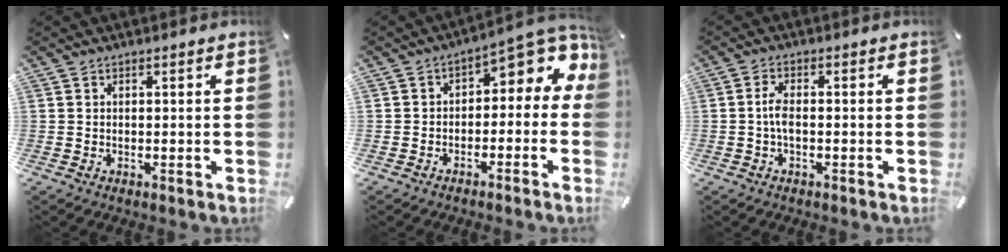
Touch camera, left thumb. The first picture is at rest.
{"total": 6.3, "force": [1.7, 4.2, 4.4], "torque": [-0.055, -0.021, 0.024]}
{"total": 3.6, "force": [-0.6, 1.3, 3.3], "torque": [-0.066, 0.003, -0.013]}